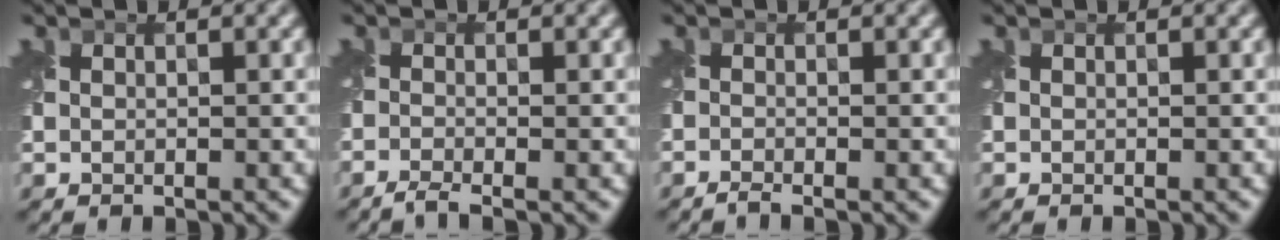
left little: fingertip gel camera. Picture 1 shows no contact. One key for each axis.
{"total": 1.7, "fx": -1.4, "fy": 0.2, "fz": 1.0, "tx": -0.019, "ty": -0.011, "tz": -0.039}
{"total": 1.0, "fx": -0.9, "fy": 0.0, "fz": 0.5, "tx": -0.008, "ty": -0.009, "tz": -0.025}
{"total": 0.0}